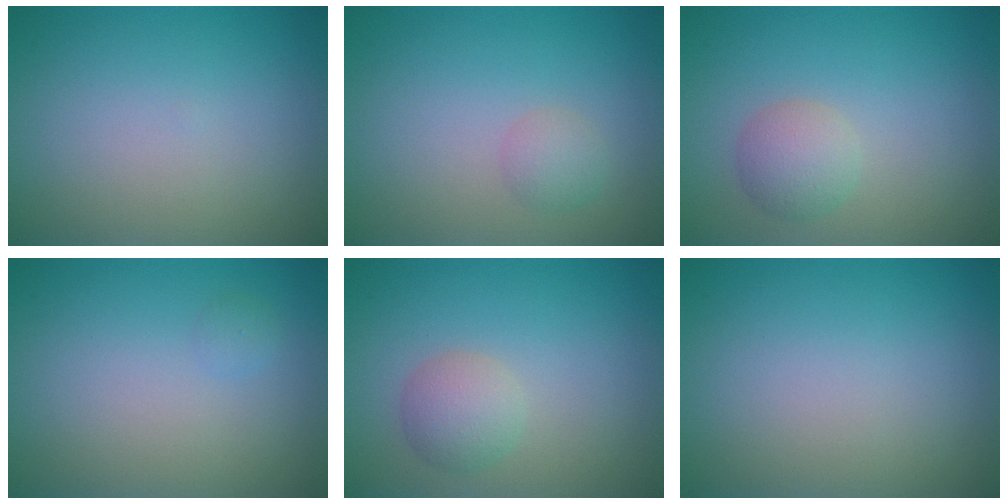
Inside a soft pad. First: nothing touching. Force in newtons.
{"total": 1.4, "press": 1.4, "slide": 0.1}
{"total": 2.4, "press": 2.4, "slide": 0.1}
{"total": 0.7, "press": 0.7, "slide": 0.1}
{"total": 2.4, "press": 2.4, "slide": 0.1}
{"total": 0.0}